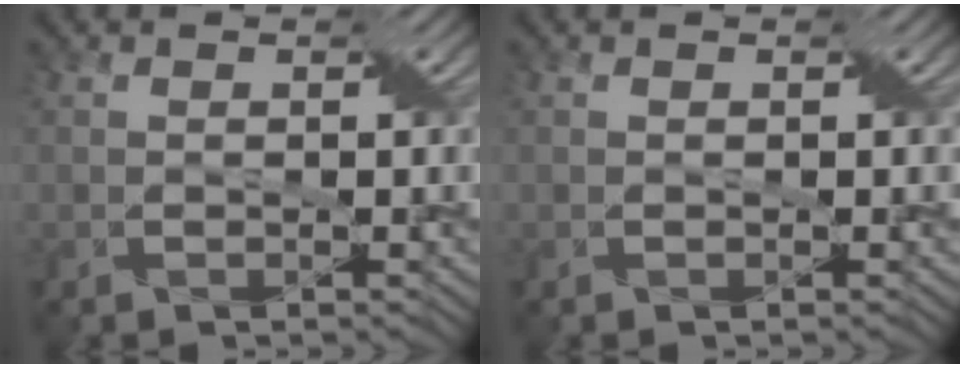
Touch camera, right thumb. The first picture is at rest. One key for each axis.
{"total": 0.0}